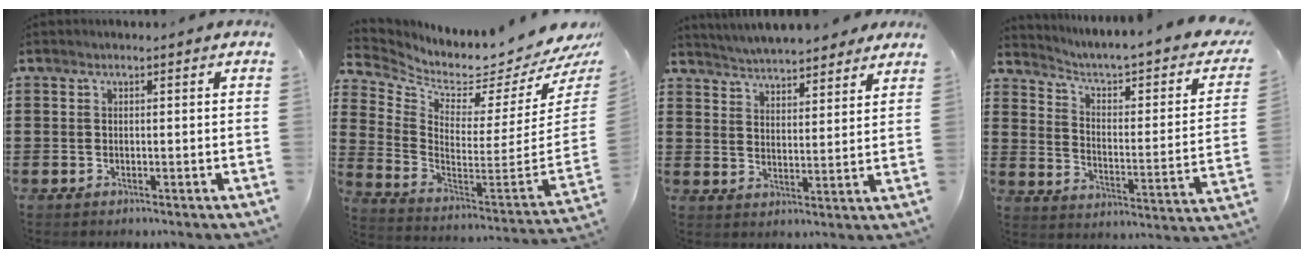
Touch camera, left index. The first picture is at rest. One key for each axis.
{"total": 2.5, "fx": 2.1, "fy": 0.7, "fz": 1.1, "tx": -0.044, "ty": -0.056, "tz": 0.023}
{"total": 4.6, "fx": 4.6, "fy": 0.3, "fz": 0.3, "tx": -0.026, "ty": -0.024, "tz": 0.082}
{"total": 3.4, "fx": 2.2, "fy": 0.7, "fz": 2.5, "tx": -0.064, "ty": -0.029, "tz": 0.026}